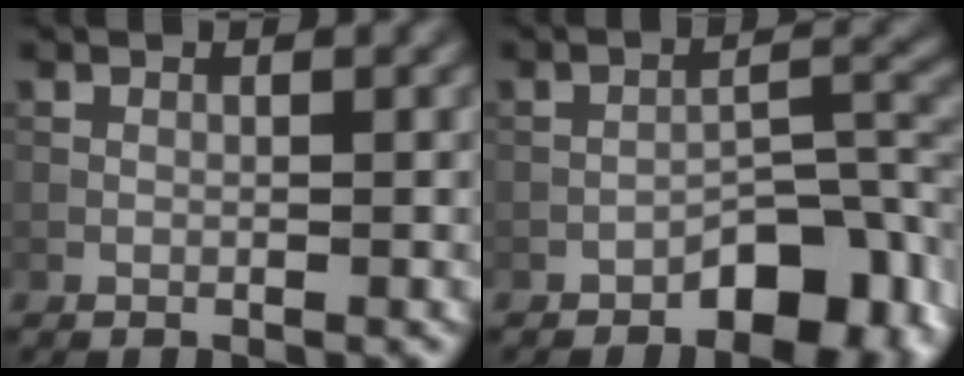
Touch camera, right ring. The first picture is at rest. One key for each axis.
{"total": 6.5, "fx": -4.0, "fy": 2.6, "fz": 4.4, "tx": -0.052, "ty": 0.019, "tz": -0.059}